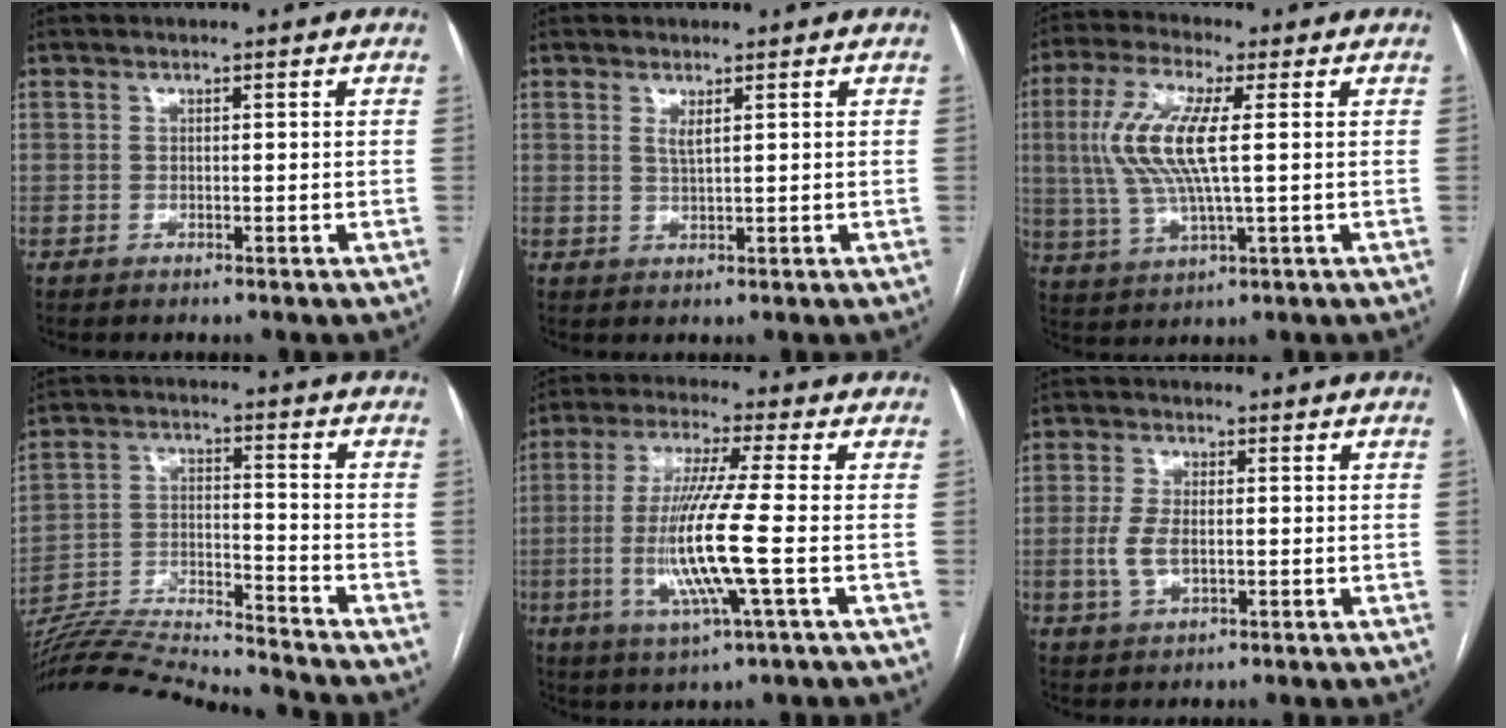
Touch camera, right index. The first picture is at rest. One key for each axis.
{"total": 1.5, "fx": 0.8, "fy": 0.0, "fz": 1.3, "tx": -0.031, "ty": -0.007, "tz": 0.016}
{"total": 11.3, "fx": 1.5, "fy": 2.3, "fz": 11.0, "tx": -0.248, "ty": 0.010, "tz": 0.029}
{"total": 17.2, "fx": -16.6, "fy": -1.3, "fz": 4.1, "tx": -0.076, "ty": 0.004, "tz": -0.281}
{"total": 12.6, "fx": -2.3, "fy": -0.6, "fz": 12.4, "tx": -0.255, "ty": -0.016, "tz": -0.052}
{"total": 4.9, "fx": -0.6, "fy": 2.4, "fz": 4.2, "tx": -0.100, "ty": -0.001, "tz": -0.010}